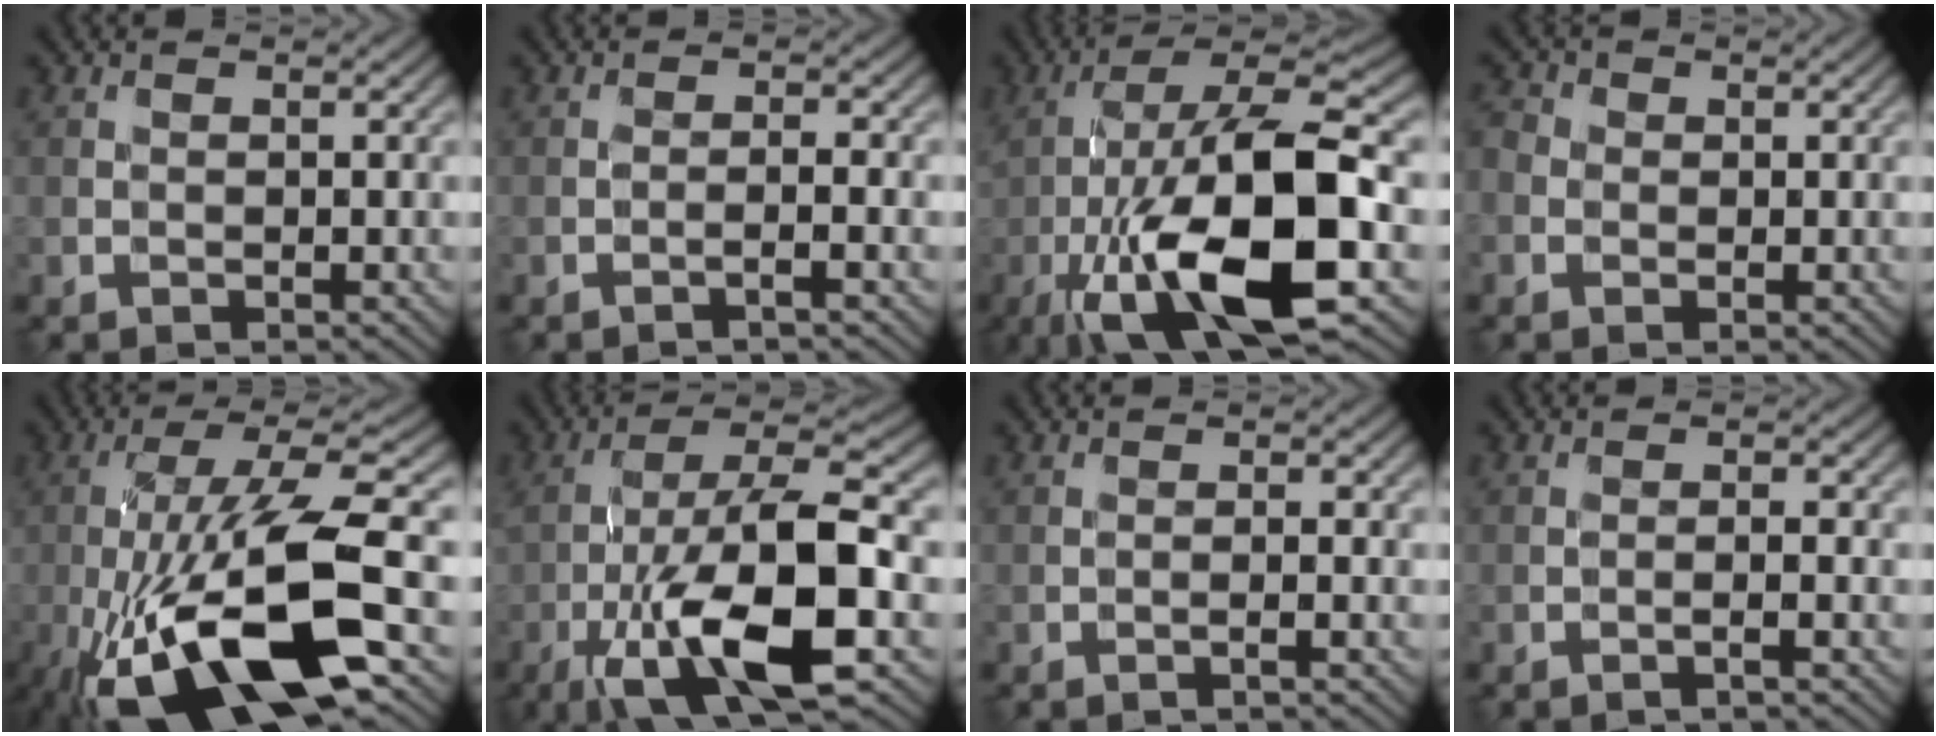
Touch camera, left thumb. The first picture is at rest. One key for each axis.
{"total": 1.9, "fx": -1.0, "fy": 0.2, "fz": 1.7, "tx": -0.024, "ty": 0.011, "tz": -0.030}
{"total": 17.8, "fx": -5.8, "fy": 6.2, "fz": 15.6, "tx": -0.298, "ty": 0.001, "tz": -0.103}
{"total": 2.0, "fx": -0.3, "fy": 1.7, "fz": 0.9, "tx": -0.019, "ty": 0.001, "tz": -0.015}
{"total": 17.0, "fx": -7.3, "fy": 4.9, "fz": 14.6, "tx": -0.273, "ty": 0.003, "tz": -0.139}
{"total": 15.7, "fx": -6.1, "fy": 4.9, "fz": 13.6, "tx": -0.247, "ty": 0.004, "tz": -0.111}
{"total": 1.2, "fx": -0.6, "fy": 0.1, "fz": 1.1, "tx": -0.016, "ty": 0.008, "tz": -0.017}
{"total": 1.5, "fx": -0.7, "fy": 0.1, "fz": 1.3, "tx": -0.019, "ty": 0.010, "tz": -0.023}